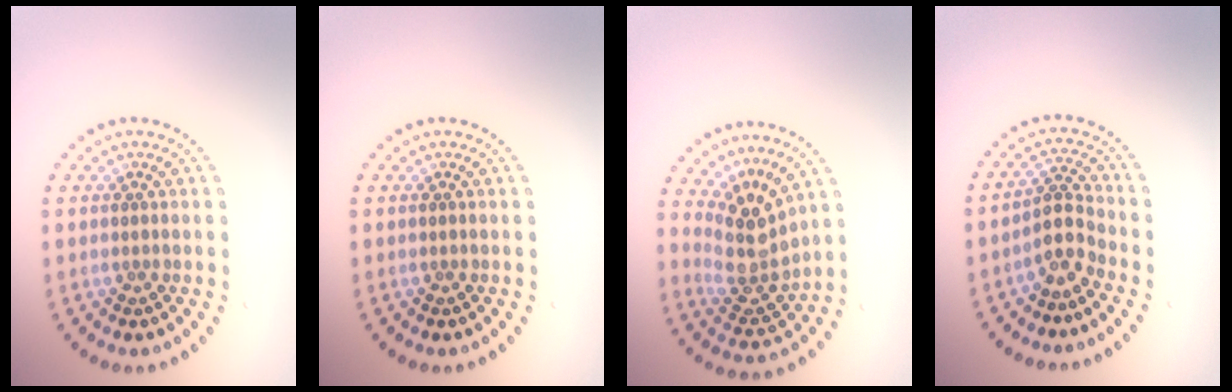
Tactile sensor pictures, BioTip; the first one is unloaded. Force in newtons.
{"total": 0.0}
{"total": 4.0, "press": 2.9, "slide": 2.8}
{"total": 2.7, "press": 2.1, "slide": 1.7}